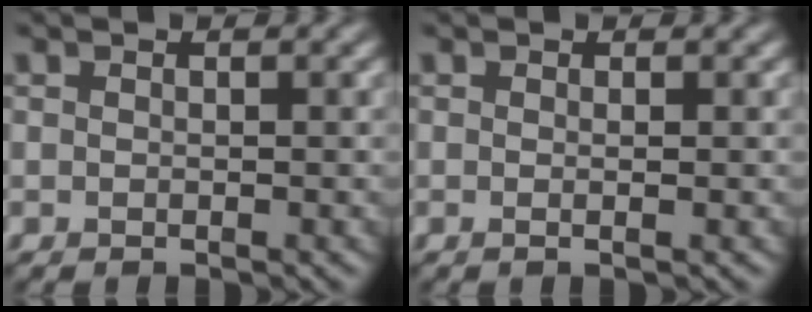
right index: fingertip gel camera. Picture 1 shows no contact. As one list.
[{"total": 0.9, "force": [0.0, 0.2, 0.9], "torque": [-0.011, -0.002, -0.003]}]